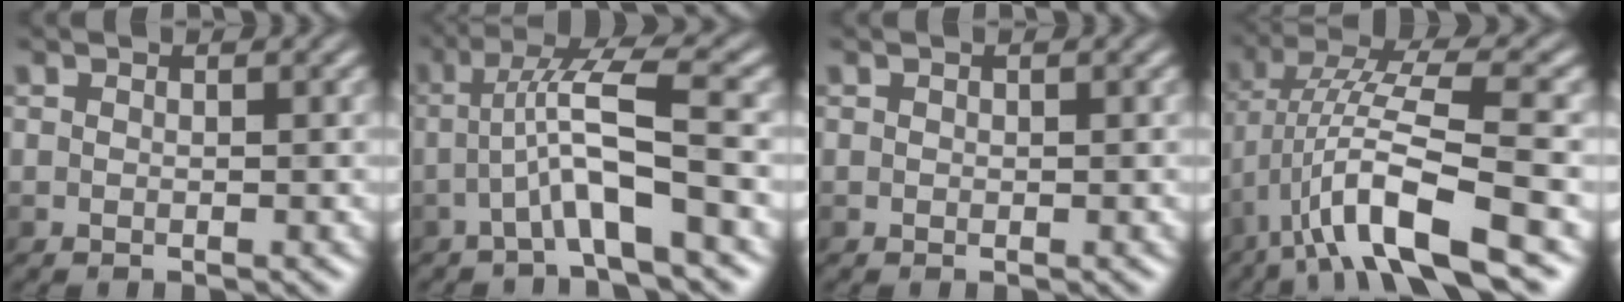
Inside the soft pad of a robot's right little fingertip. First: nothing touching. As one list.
[{"total": 4.8, "force": [-2.0, -0.1, 4.4], "torque": [-0.085, 0.024, -0.036]}, {"total": 0.6, "force": [0.3, 0.5, 0.3], "torque": [0.003, 0.005, -0.003]}, {"total": 9.1, "force": [-3.9, 1.8, 8.0], "torque": [-0.150, 0.022, -0.072]}]